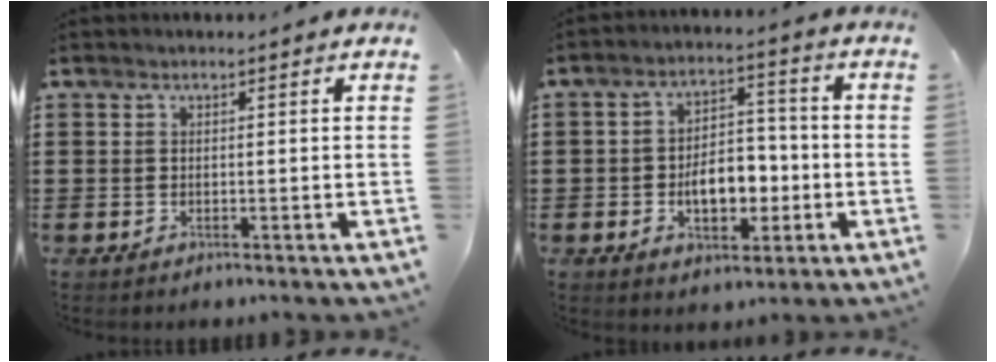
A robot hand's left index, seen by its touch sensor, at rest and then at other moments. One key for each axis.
{"total": 7.5, "fx": -1.8, "fy": 4.4, "fz": 5.8, "tx": -0.094, "ty": 0.004, "tz": -0.037}